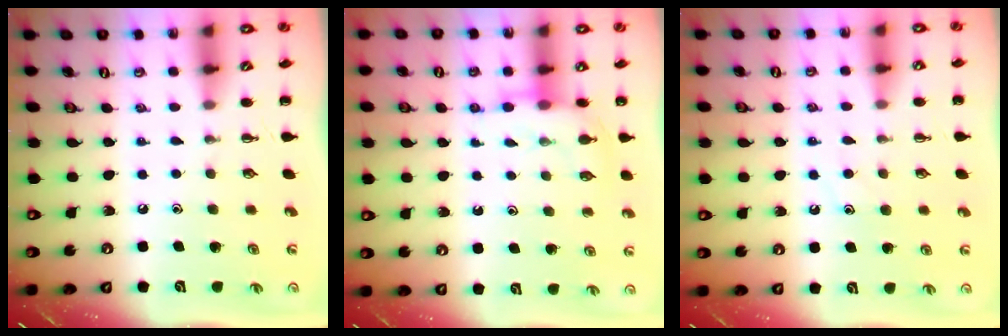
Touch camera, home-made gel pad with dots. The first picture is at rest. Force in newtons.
{"total": 9.0, "press": 9.0, "slide": 0.9}
{"total": 7.7, "press": 7.6, "slide": 1.1}